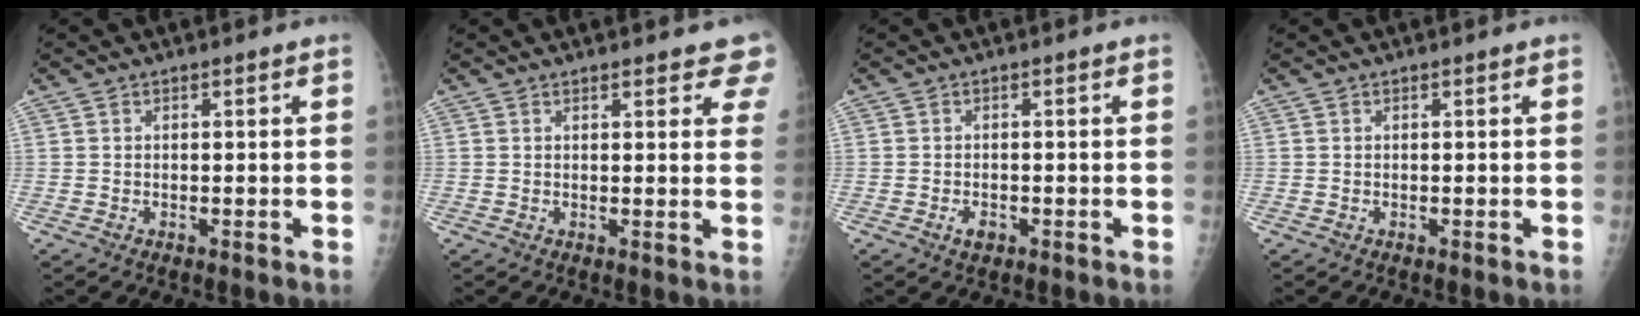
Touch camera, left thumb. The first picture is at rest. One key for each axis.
{"total": 5.3, "fx": 4.3, "fy": 1.9, "fz": 2.6, "tx": 0.004, "ty": -0.013, "tz": 0.038}
{"total": 2.1, "fx": -1.0, "fy": 1.4, "fz": 1.2, "tx": -0.017, "ty": 0.002, "tz": -0.014}
{"total": 0.0}